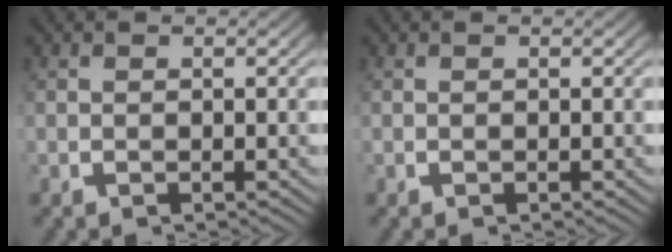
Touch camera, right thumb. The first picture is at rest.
{"total": 0.0}